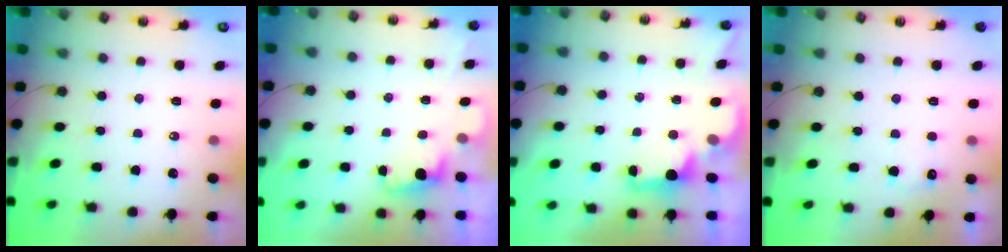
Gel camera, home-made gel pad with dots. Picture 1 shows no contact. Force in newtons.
{"total": 0.9, "press": 0.6, "slide": 0.7}
{"total": 2.1, "press": 2.0, "slide": 0.8}
{"total": 3.9, "press": 3.8, "slide": 1.1}